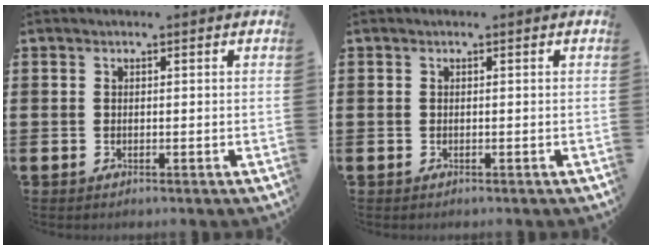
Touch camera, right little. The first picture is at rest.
{"total": 0.0}